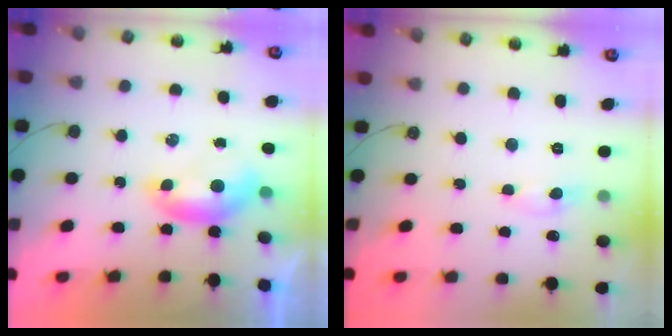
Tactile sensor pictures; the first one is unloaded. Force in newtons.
{"total": 1.7, "press": 1.7, "slide": 0.2}